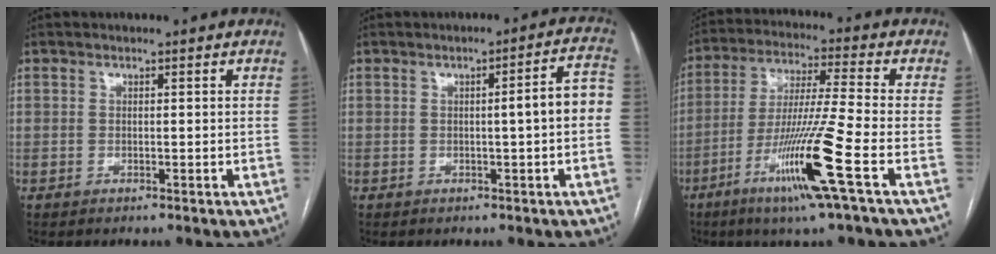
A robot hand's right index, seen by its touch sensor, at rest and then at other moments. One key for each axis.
{"total": 5.8, "fx": -0.4, "fy": -0.1, "fz": 5.8, "tx": -0.072, "ty": 0.017, "tz": -0.008}
{"total": 14.3, "fx": -6.0, "fy": -1.7, "fz": 12.8, "tx": -0.253, "ty": -0.025, "tz": -0.117}